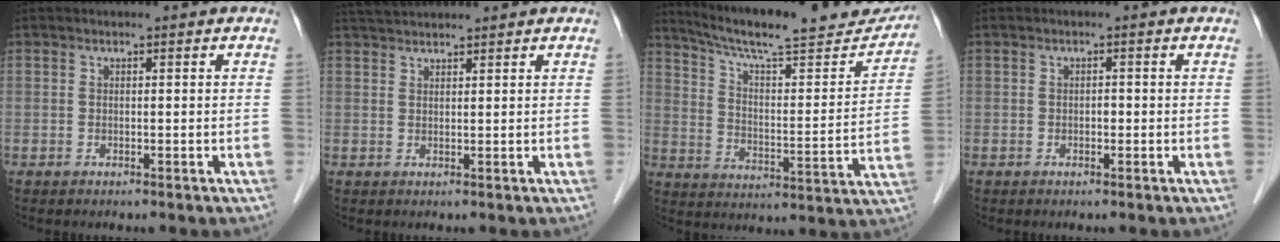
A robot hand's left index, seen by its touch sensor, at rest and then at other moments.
{"total": 4.0, "force": [3.8, 0.1, 1.2], "torque": [-0.024, 0.030, 0.072]}
{"total": 23.1, "force": [20.7, 3.5, 9.6], "torque": [-0.147, -0.021, 0.286]}
{"total": 0.7, "force": [-0.4, 0.4, 0.5], "torque": [-0.007, -0.001, -0.007]}